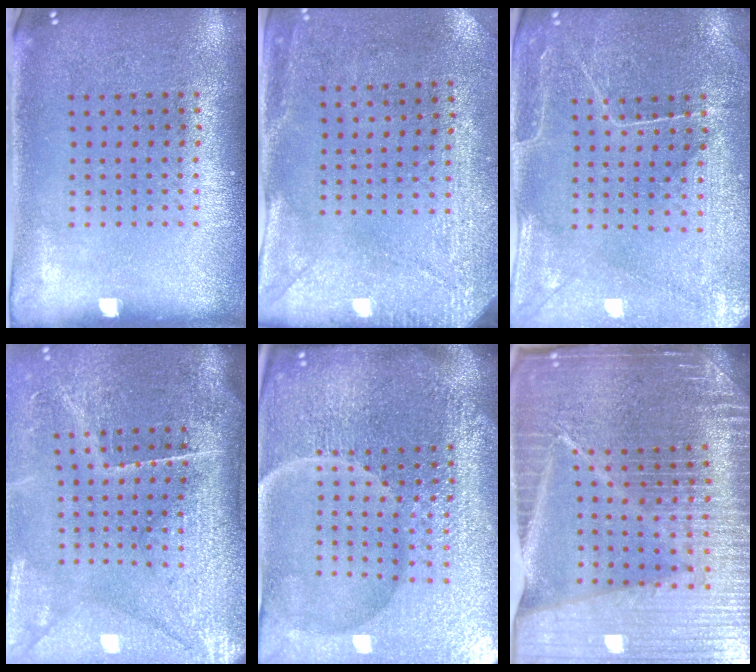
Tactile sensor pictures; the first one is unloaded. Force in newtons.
{"total": 3.0, "press": 2.3, "slide": 1.9}
{"total": 0.7, "press": 0.5, "slide": 0.4}
{"total": 4.6, "press": 4.0, "slide": 2.4}
{"total": 7.0, "press": 6.2, "slide": 3.4}
{"total": 6.7, "press": 5.8, "slide": 3.4}